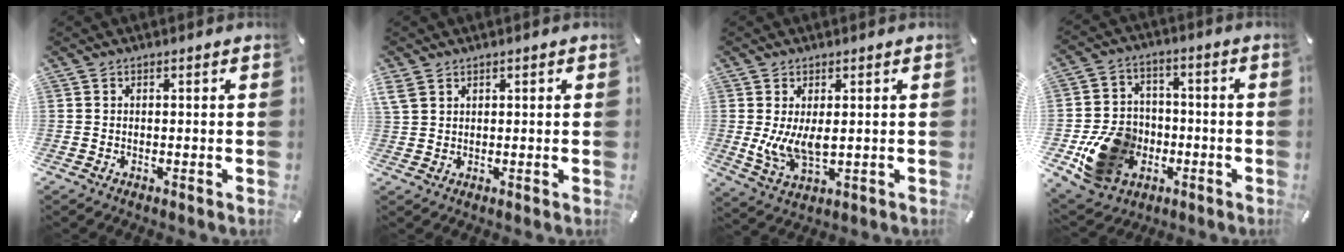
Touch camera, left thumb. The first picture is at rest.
{"total": 2.7, "force": [1.6, 1.9, 1.1], "torque": [-0.024, 0.001, 0.031]}
{"total": 7.8, "force": [0.9, 4.2, 6.5], "torque": [-0.145, -0.012, 0.013]}
{"total": 15.3, "force": [-5.3, 12.2, 7.6], "torque": [-0.151, 0.035, -0.085]}